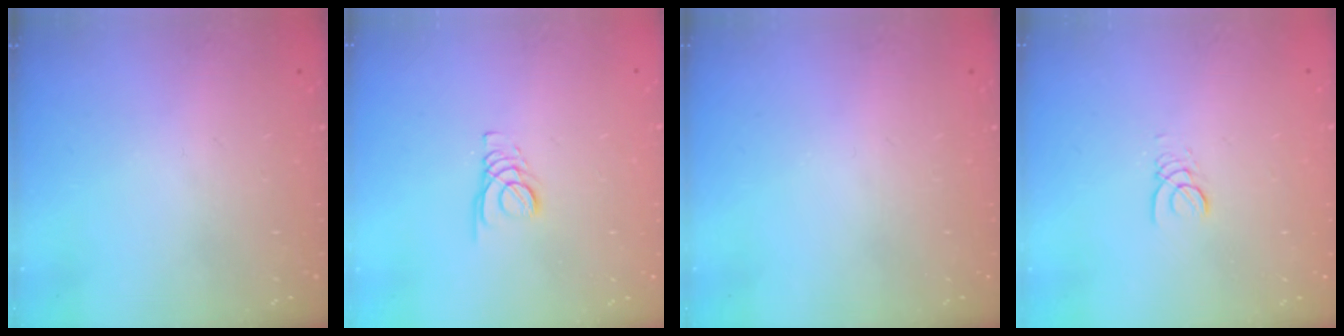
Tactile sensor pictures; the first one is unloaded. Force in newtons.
{"total": 1.8, "press": 1.7, "slide": 0.1}
{"total": 0.0}
{"total": 1.4, "press": 1.4, "slide": 0.2}